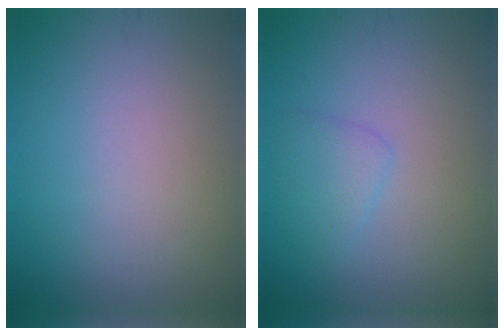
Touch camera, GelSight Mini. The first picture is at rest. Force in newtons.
{"total": 1.8, "press": 1.8, "slide": 0.1}